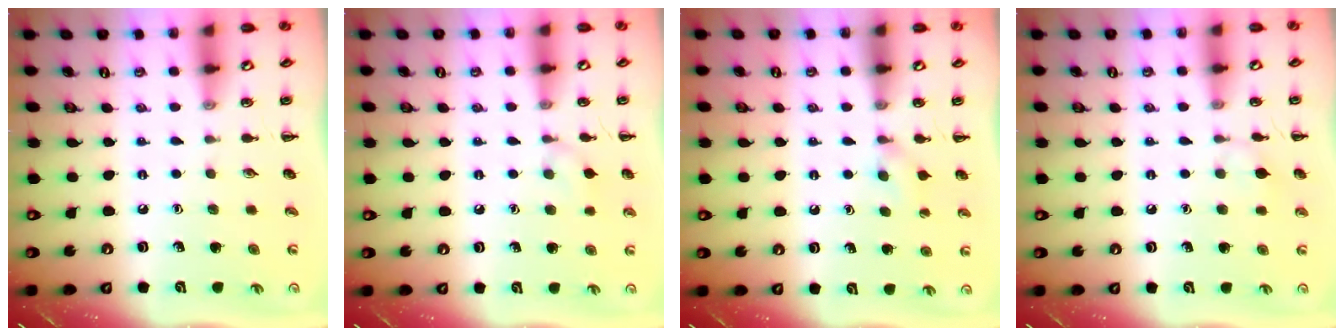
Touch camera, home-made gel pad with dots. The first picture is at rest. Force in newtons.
{"total": 6.2, "press": 6.0, "slide": 1.8}
{"total": 5.9, "press": 5.7, "slide": 1.6}
{"total": 5.6, "press": 5.3, "slide": 1.8}